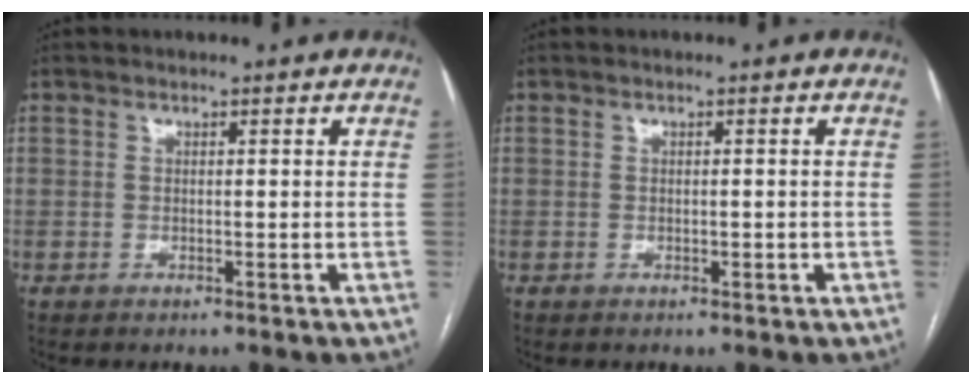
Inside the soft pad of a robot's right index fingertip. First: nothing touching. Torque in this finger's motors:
{"motor_torque": [-0.07, 0.04, -0.05, 0.00]}